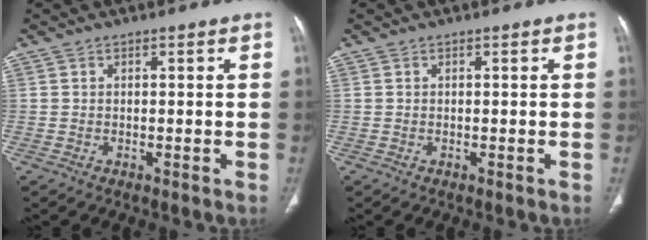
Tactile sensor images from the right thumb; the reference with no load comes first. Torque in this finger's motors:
{"motor_torque": [0.00, 0.00, 0.01, -0.01, 0.02]}